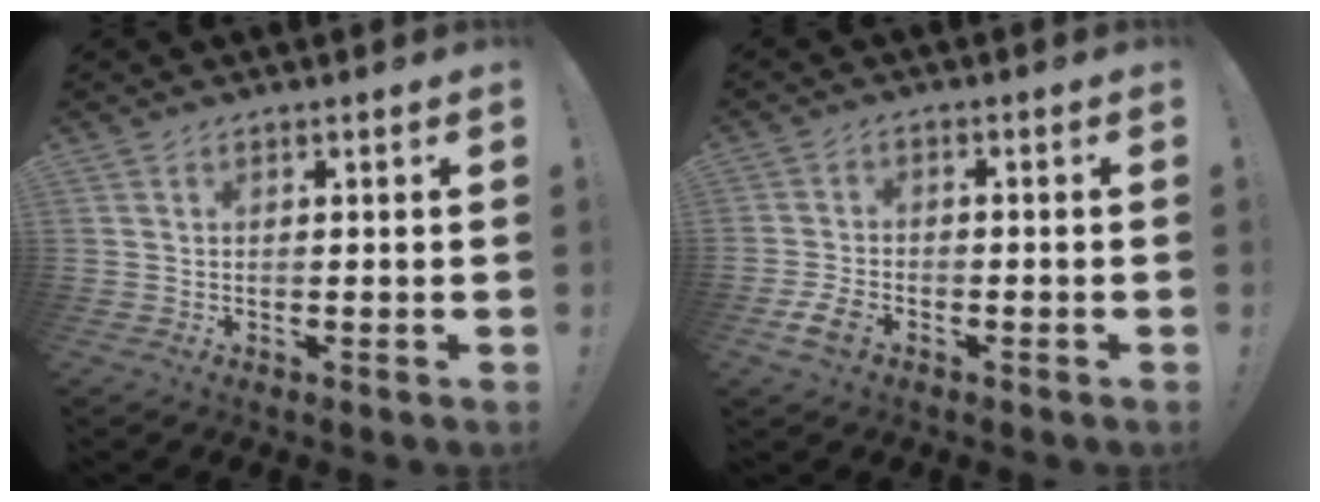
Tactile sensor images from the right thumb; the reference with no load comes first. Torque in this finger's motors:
{"motor_torque": [0.66, 0.50, 0.61, -0.61, -0.01]}